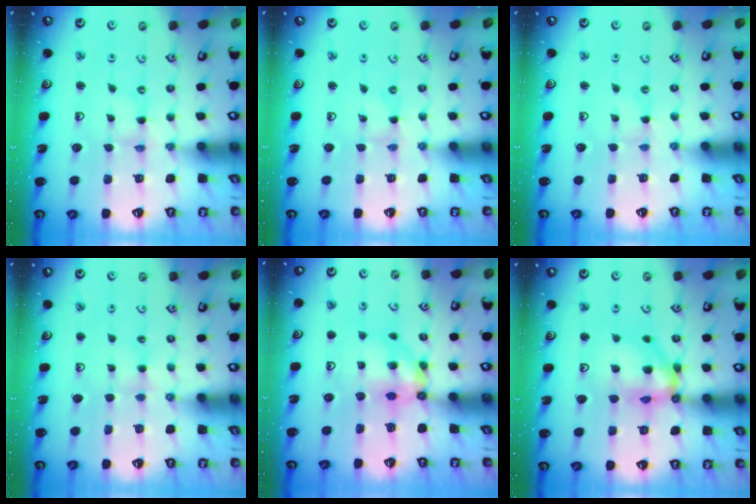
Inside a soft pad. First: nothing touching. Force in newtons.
{"total": 0.0}
{"total": 0.0}
{"total": 2.8, "press": 2.8, "slide": 0.3}
{"total": 6.5, "press": 6.5, "slide": 0.2}
{"total": 12.6, "press": 12.5, "slide": 1.8}